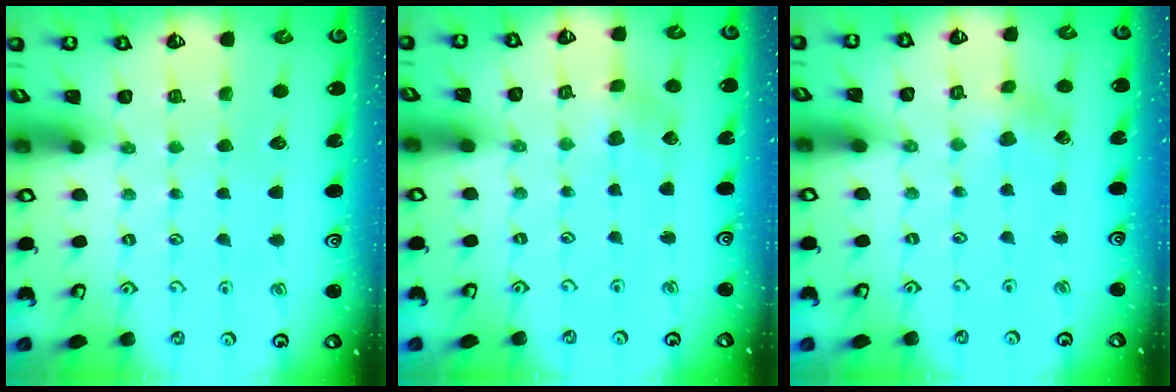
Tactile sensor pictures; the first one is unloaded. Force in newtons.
{"total": 2.4, "press": 2.4, "slide": 0.2}
{"total": 2.5, "press": 2.4, "slide": 0.7}